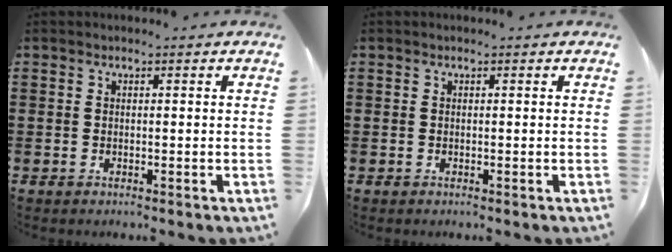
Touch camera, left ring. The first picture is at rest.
{"total": 0.0}